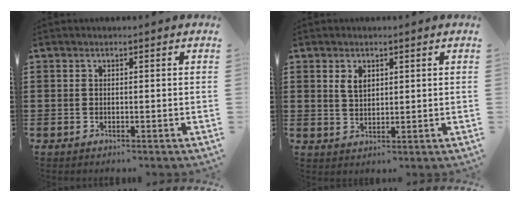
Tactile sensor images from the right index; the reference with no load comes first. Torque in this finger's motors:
{"motor_torque": [0.10, -0.09, 0.05, 0.05]}